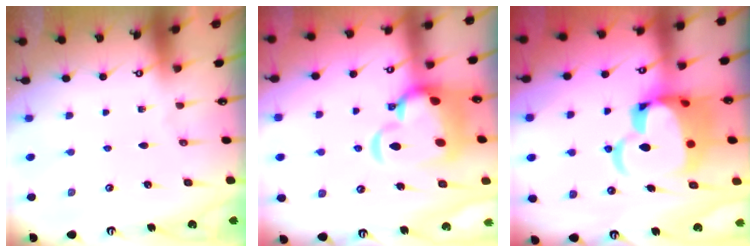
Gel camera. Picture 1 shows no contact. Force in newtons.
{"total": 11.4, "press": 11.2, "slide": 2.1}
{"total": 13.8, "press": 13.6, "slide": 2.1}